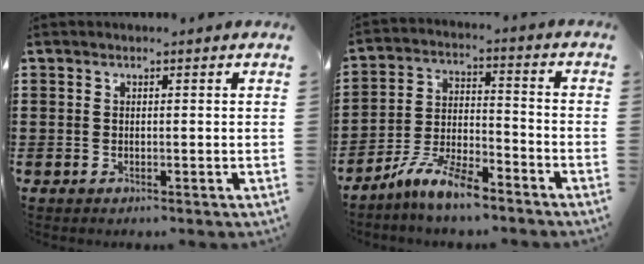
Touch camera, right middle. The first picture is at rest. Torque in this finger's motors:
{"motor_torque": [2.14, 0.00, 0.20, 0.17]}